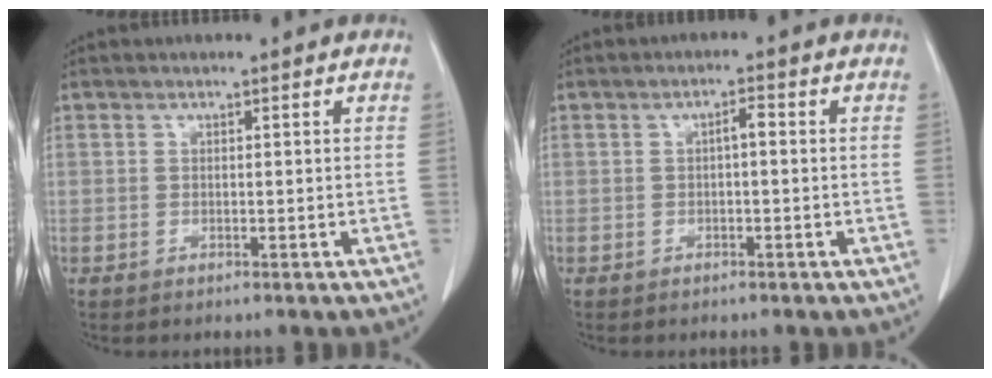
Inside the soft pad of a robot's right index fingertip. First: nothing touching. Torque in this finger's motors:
{"motor_torque": [0.26, -0.10, 0.10, 0.04]}